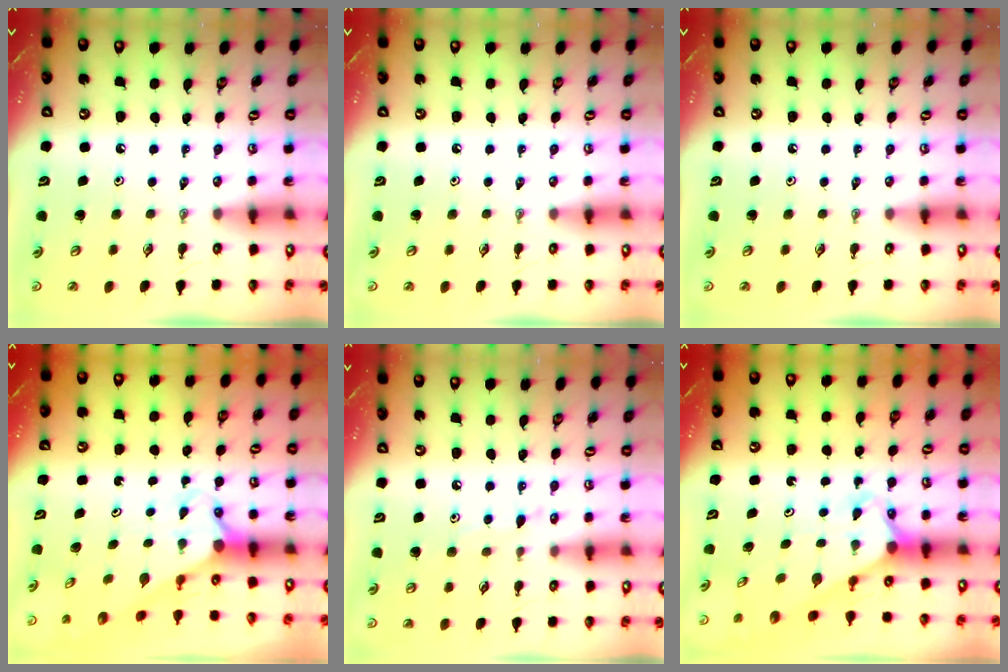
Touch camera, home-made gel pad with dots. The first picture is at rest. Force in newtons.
{"total": 0.0}
{"total": 0.0}
{"total": 2.1, "press": 2.1, "slide": 0.1}
{"total": 6.3, "press": 6.2, "slide": 0.7}
{"total": 2.3, "press": 2.3, "slide": 0.2}